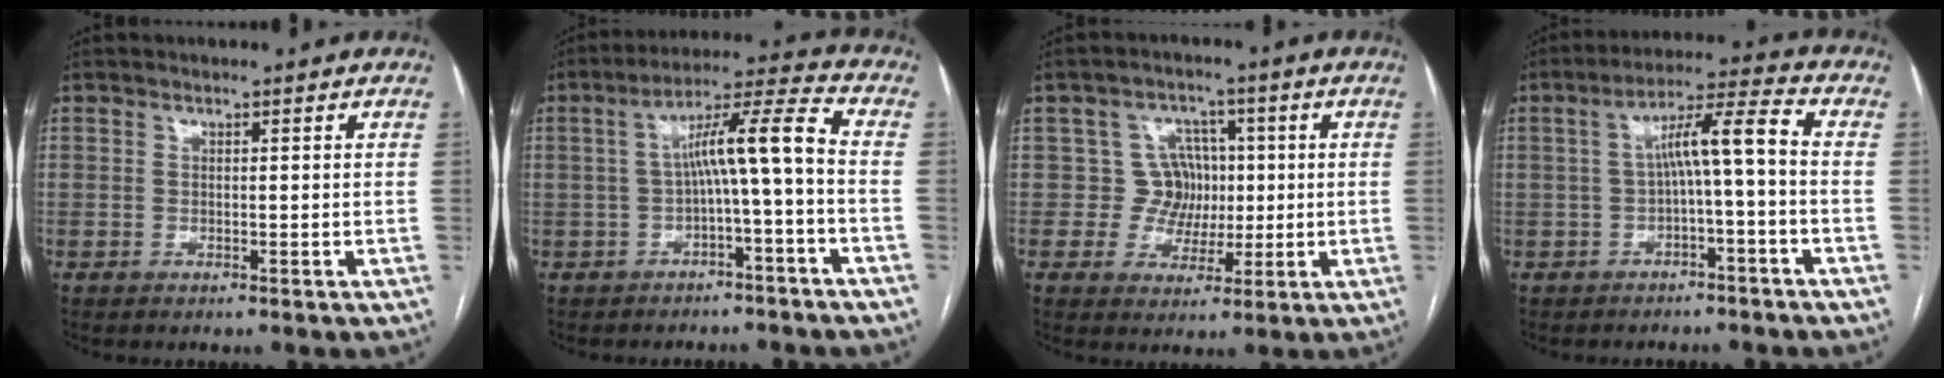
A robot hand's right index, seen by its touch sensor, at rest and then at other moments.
{"total": 9.1, "force": [-1.2, 0.0, 9.0], "torque": [-0.145, 0.037, -0.020]}
{"total": 5.9, "force": [0.4, 5.8, 1.1], "torque": [-0.005, 0.022, 0.007]}
{"total": 7.6, "force": [-0.8, 0.4, 7.6], "torque": [-0.125, 0.035, -0.013]}